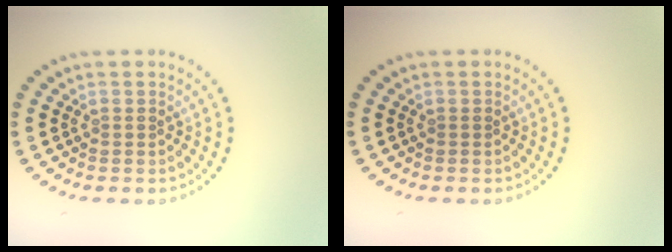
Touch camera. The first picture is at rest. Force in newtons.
{"total": 0.0}